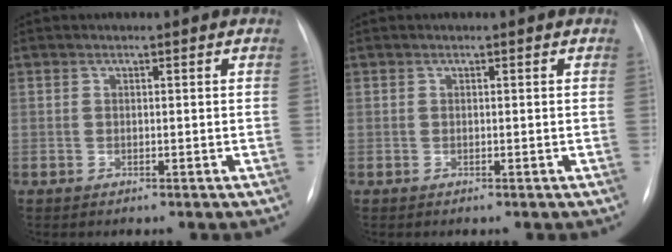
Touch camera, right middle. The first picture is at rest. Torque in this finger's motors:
{"motor_torque": [0.00, 0.00, 0.00, 0.00]}